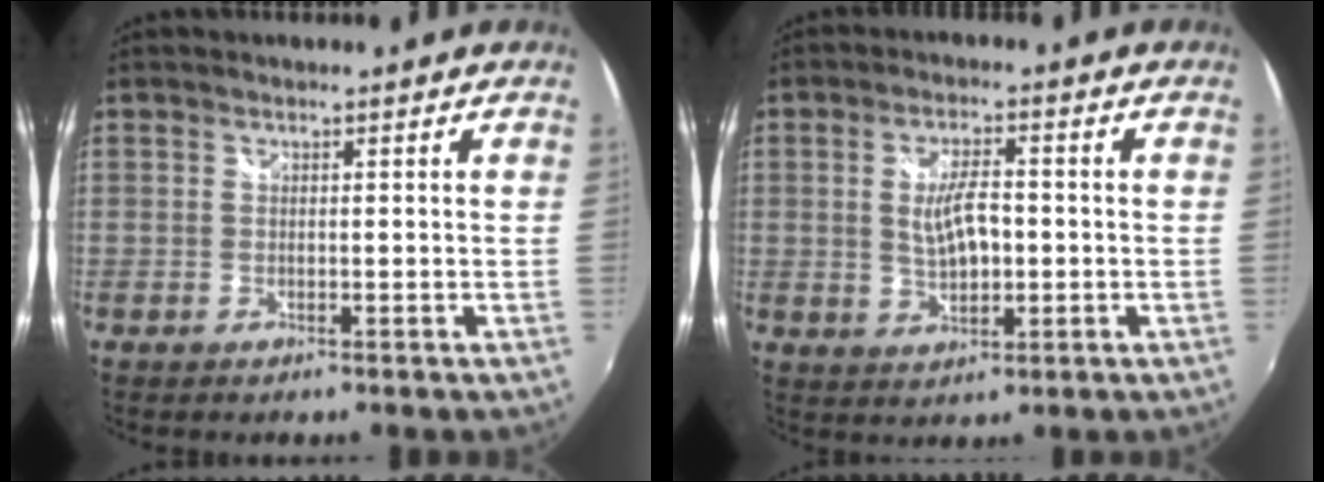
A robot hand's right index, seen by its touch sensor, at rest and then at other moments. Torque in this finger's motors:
{"motor_torque": [1.35, 0.79, 0.18, 0.05]}